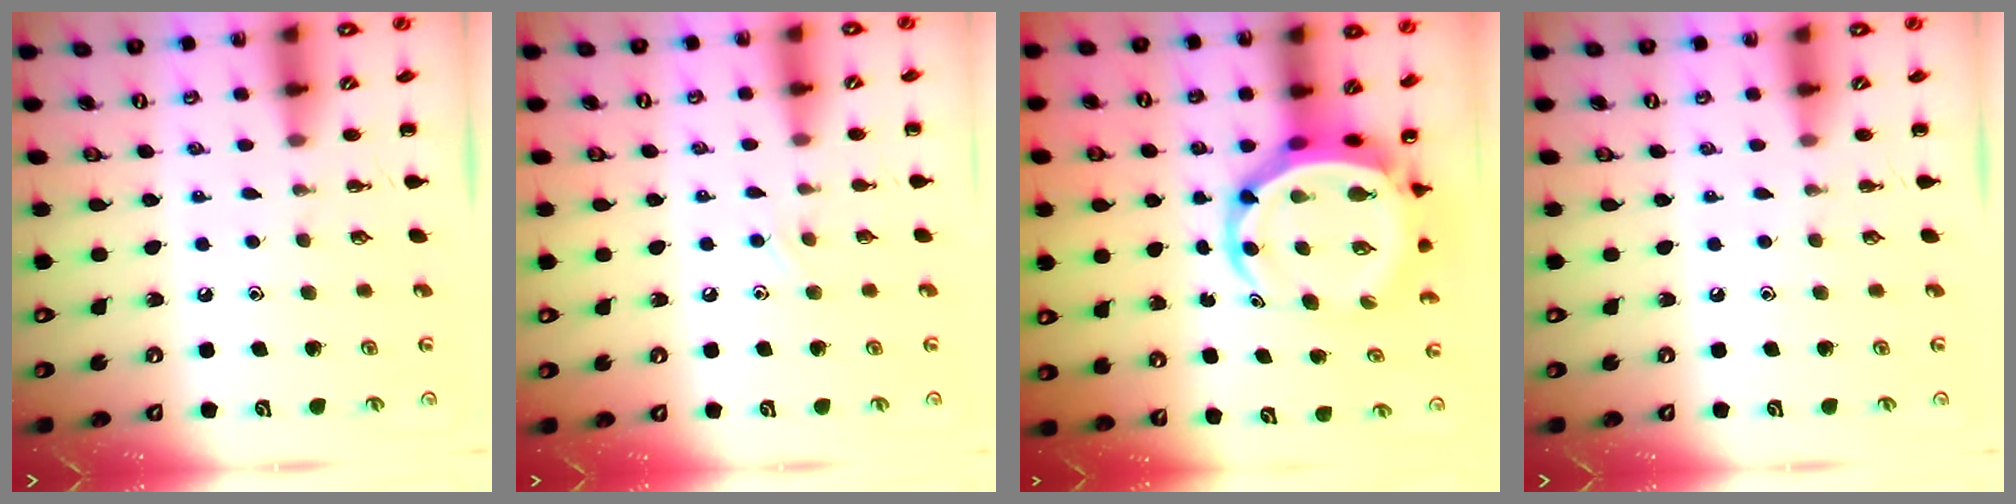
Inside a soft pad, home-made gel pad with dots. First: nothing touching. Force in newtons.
{"total": 4.2, "press": 4.1, "slide": 1.1}
{"total": 8.6, "press": 8.1, "slide": 2.9}
{"total": 0.0}